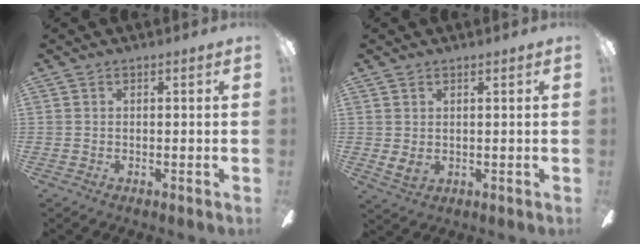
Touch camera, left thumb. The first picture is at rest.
{"total": 3.1, "force": [1.1, 2.1, 1.9], "torque": [-0.035, -0.007, 0.020]}